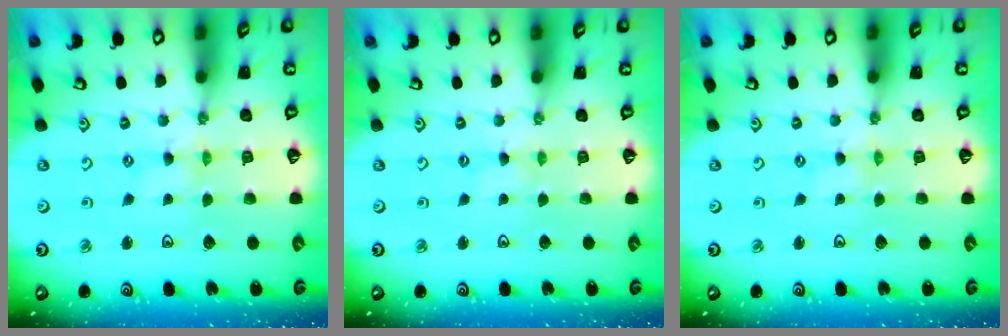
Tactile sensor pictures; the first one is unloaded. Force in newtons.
{"total": 1.1, "press": 1.1, "slide": 0.2}
{"total": 0.0}